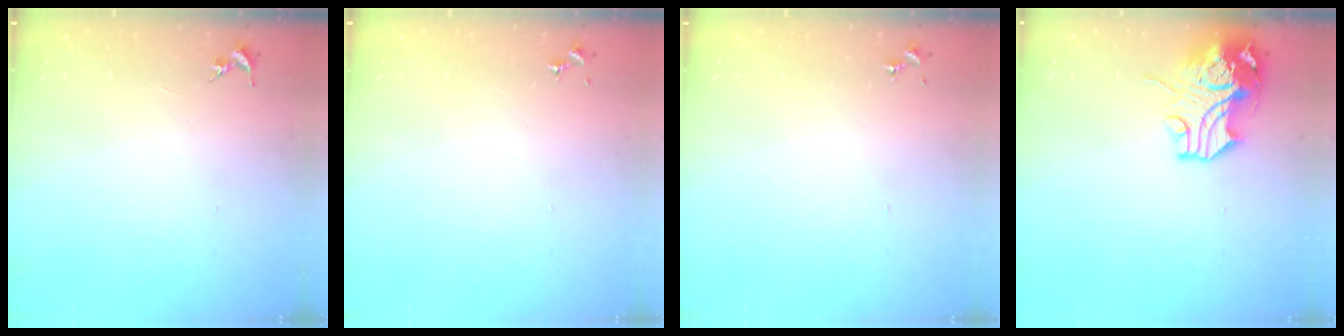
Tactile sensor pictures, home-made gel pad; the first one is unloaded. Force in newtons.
{"total": 0.0}
{"total": 0.0}
{"total": 12.6, "press": 12.5, "slide": 2.1}